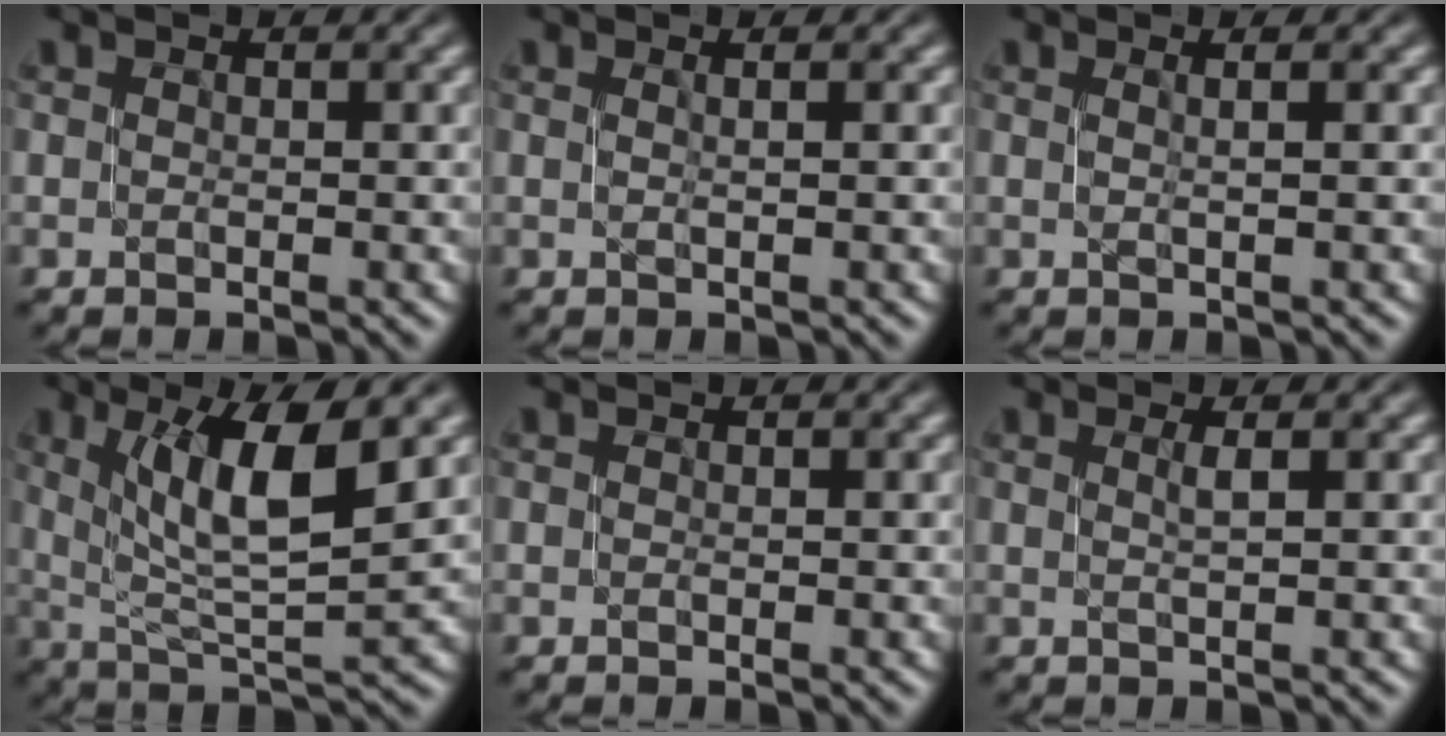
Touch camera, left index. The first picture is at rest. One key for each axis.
{"total": 1.0, "fx": 0.2, "fy": 0.3, "fz": 0.9, "tx": -0.010, "ty": 0.007, "tz": -0.002}
{"total": 1.2, "fx": 0.3, "fy": 0.3, "fz": 1.2, "tx": -0.017, "ty": 0.006, "tz": -0.001}
{"total": 8.3, "fx": 2.7, "fy": 2.0, "fz": 7.5, "tx": -0.119, "ty": -0.003, "tz": 0.053}
{"total": 0.0}
{"total": 1.1, "fx": 0.3, "fy": 0.2, "fz": 1.0, "tx": -0.018, "ty": 0.007, "tz": 0.000}